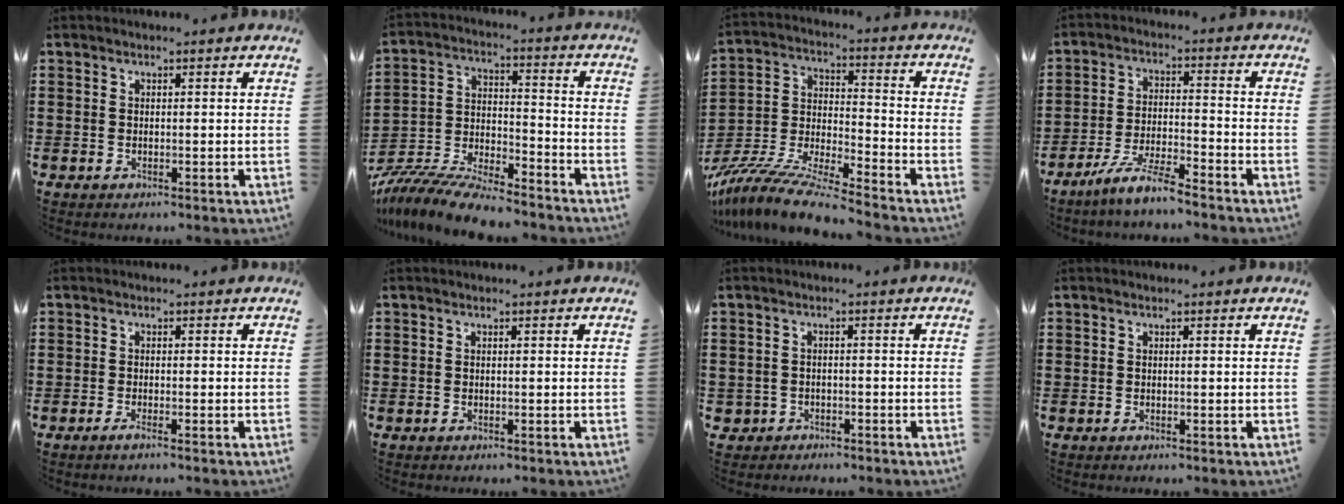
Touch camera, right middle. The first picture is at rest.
{"total": 9.7, "force": [-9.3, 0.8, 2.7], "torque": [-0.057, 0.011, -0.185]}
{"total": 10.4, "force": [-9.8, 0.0, 3.5], "torque": [-0.068, 0.008, -0.198]}
{"total": 6.4, "force": [-5.4, 0.0, 3.4], "torque": [-0.082, -0.012, -0.108]}
{"total": 0.8, "force": [-0.5, 0.0, 0.7], "torque": [-0.011, -0.003, -0.009]}
{"total": 0.0}
{"total": 1.4, "force": [-1.2, 0.8, -0.1], "torque": [-0.004, 0.002, -0.028]}
{"total": 0.0}